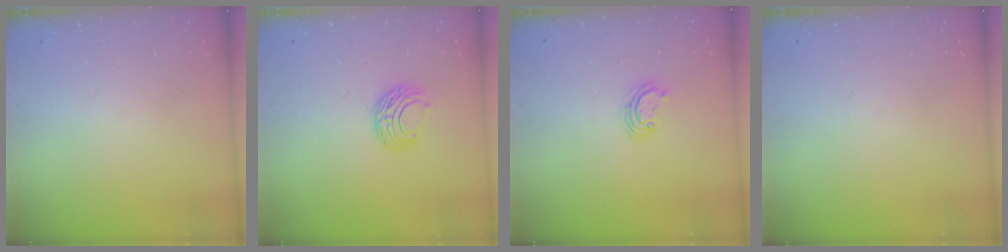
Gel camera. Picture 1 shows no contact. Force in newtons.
{"total": 7.5, "press": 7.4, "slide": 0.6}
{"total": 3.2, "press": 3.1, "slide": 0.3}
{"total": 0.0}